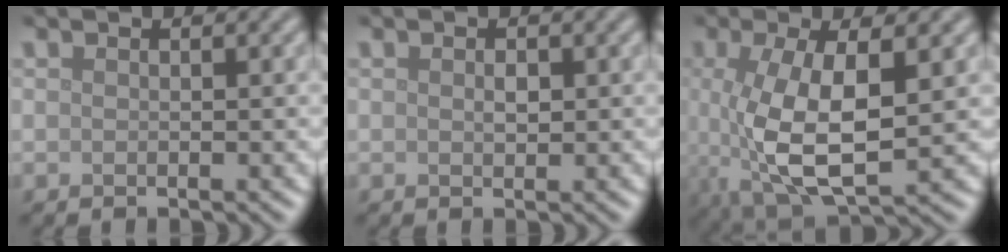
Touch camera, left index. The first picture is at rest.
{"total": 0.9, "force": [0.1, 0.5, 0.7], "torque": [-0.012, 0.000, 0.002]}
{"total": 8.6, "force": [-0.3, 3.6, 7.8], "torque": [-0.167, -0.015, 0.003]}